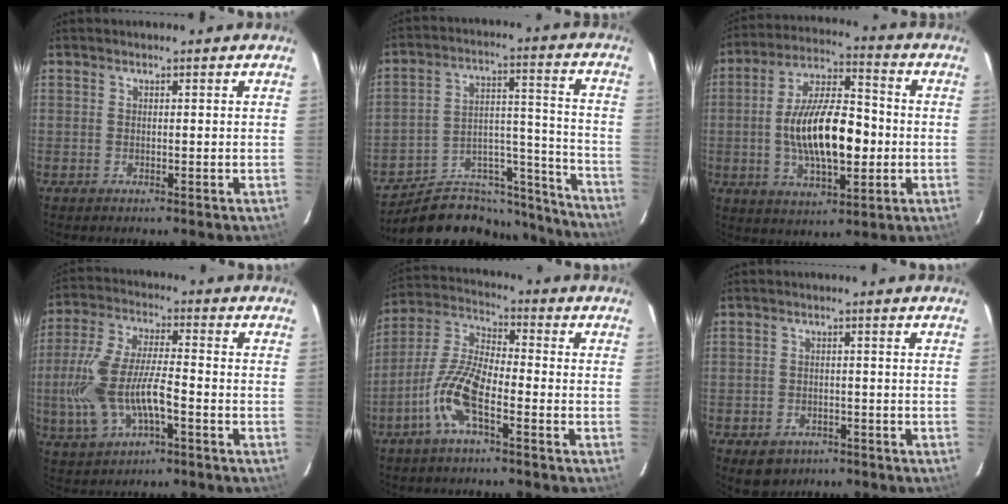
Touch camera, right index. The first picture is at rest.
{"total": 23.5, "force": [-20.6, 9.0, 6.8], "torque": [-0.102, 0.062, -0.281]}
{"total": 16.7, "force": [-2.0, 7.0, 15.0], "torque": [-0.276, 0.009, -0.033]}
{"total": 14.7, "force": [-4.2, 6.0, 12.7], "torque": [-0.276, -0.003, -0.073]}
{"total": 10.5, "force": [-5.2, 3.0, 8.7], "torque": [-0.192, 0.002, -0.107]}
{"total": 5.9, "force": [-3.6, 4.3, 2.0], "torque": [-0.046, 0.006, -0.042]}